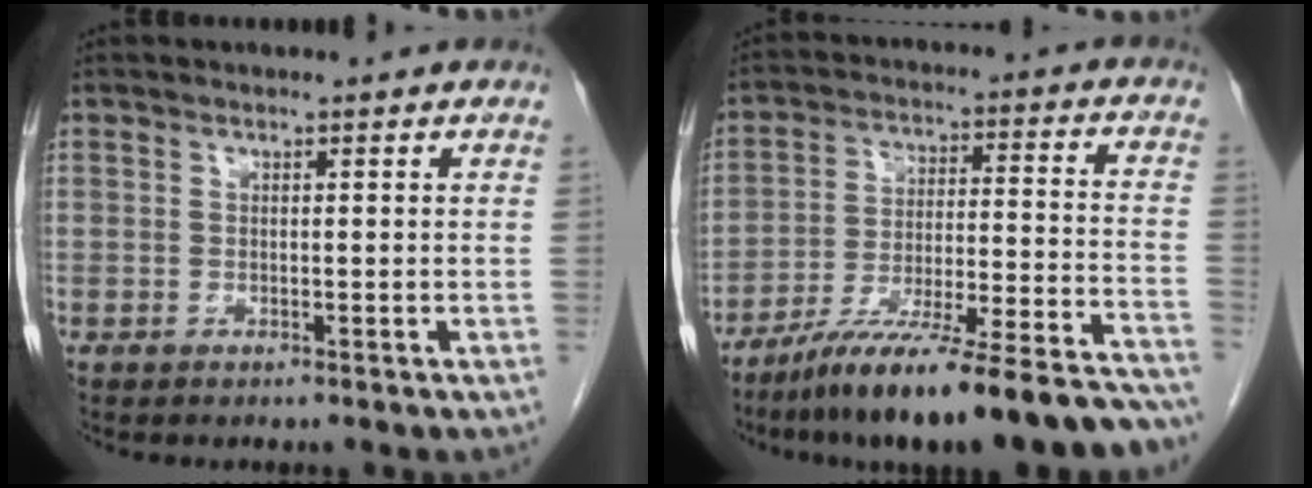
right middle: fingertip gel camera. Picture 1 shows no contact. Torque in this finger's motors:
{"motor_torque": [1.16, -0.98, 0.27, 0.13]}